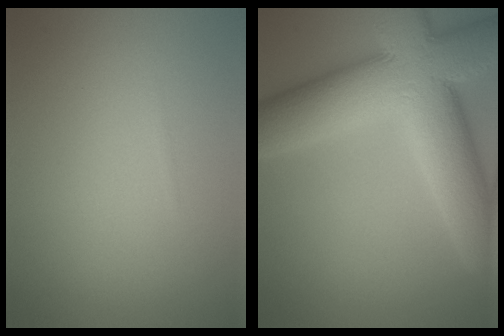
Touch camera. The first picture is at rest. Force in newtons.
{"total": 13.3, "press": 13.3, "slide": 1.1}